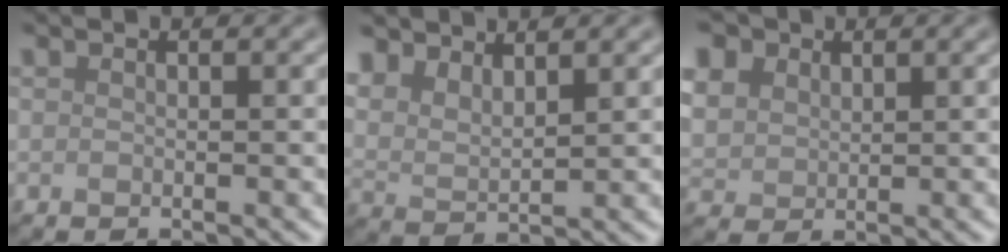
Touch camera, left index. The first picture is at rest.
{"total": 5.2, "force": [3.9, 2.3, 2.7], "torque": [-0.057, 0.004, 0.070]}
{"total": 8.5, "force": [4.4, 6.1, 4.1], "torque": [-0.119, 0.027, 0.070]}